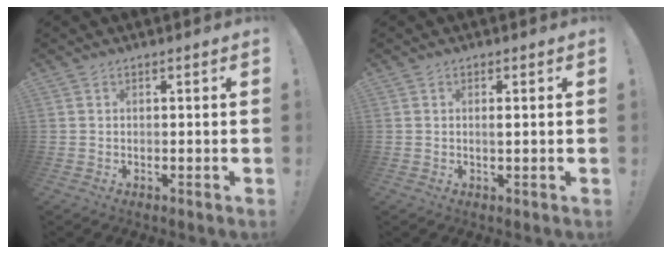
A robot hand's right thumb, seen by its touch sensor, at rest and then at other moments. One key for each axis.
{"total": 1.2, "fx": 0.2, "fy": 0.0, "fz": 1.1, "tx": -0.012, "ty": -0.007, "tz": 0.001}